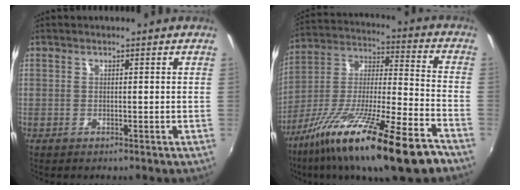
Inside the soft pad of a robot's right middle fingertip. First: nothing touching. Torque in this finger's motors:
{"motor_torque": [1.24, -0.90, 1.05, 0.21]}